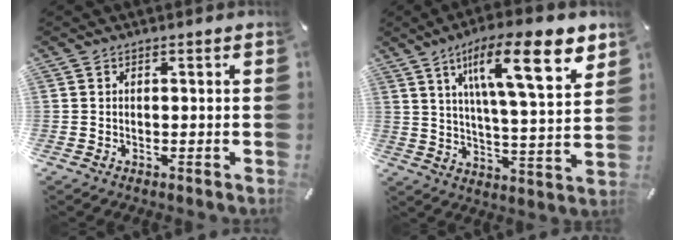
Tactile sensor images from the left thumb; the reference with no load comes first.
{"total": 18.0, "force": [9.8, 4.7, 14.3], "torque": [-0.227, -0.037, 0.149]}